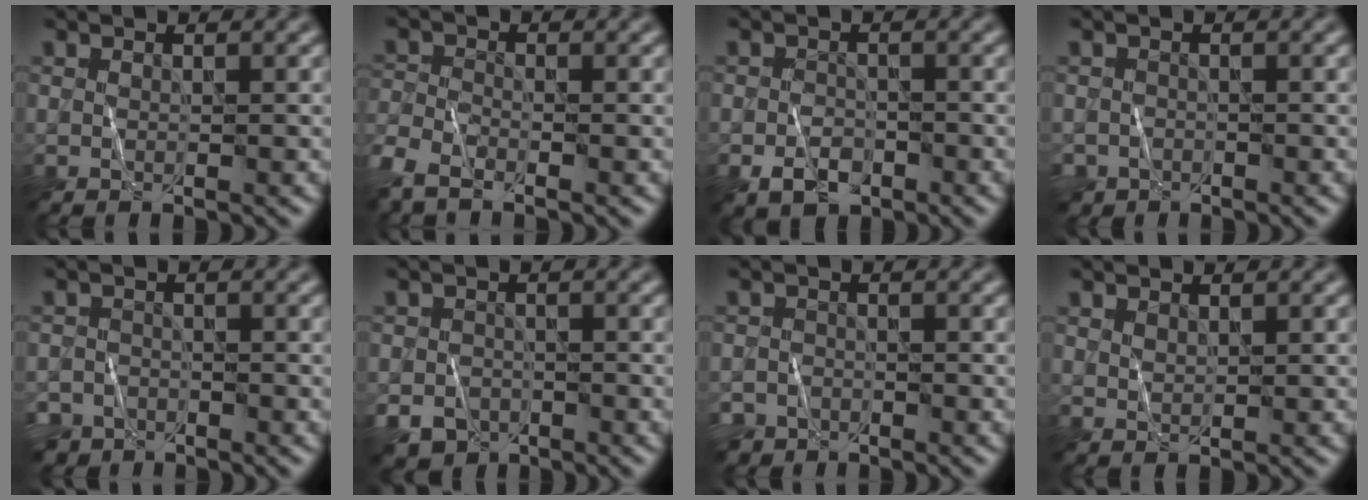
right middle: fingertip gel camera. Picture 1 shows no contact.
{"total": 3.8, "force": [-2.9, 1.5, 2.0], "torque": [-0.047, -0.010, -0.070]}
{"total": 2.7, "force": [-1.4, 1.8, 1.4], "torque": [-0.021, 0.000, -0.028]}
{"total": 1.7, "force": [-1.3, 1.1, -0.2], "torque": [0.010, 0.001, -0.024]}
{"total": 3.3, "force": [-2.7, 1.9, 0.2], "torque": [0.010, -0.001, -0.045]}
{"total": 3.8, "force": [-2.4, 2.7, 1.2], "torque": [-0.023, -0.010, -0.042]}
{"total": 2.7, "force": [-2.2, 1.5, 0.0], "torque": [0.014, 0.004, -0.038]}
{"total": 0.7, "force": [0.6, 0.2, 0.1], "torque": [-0.005, 0.001, 0.016]}